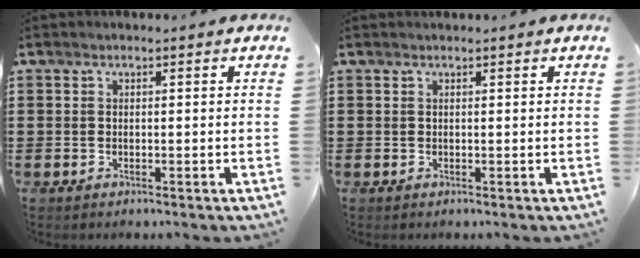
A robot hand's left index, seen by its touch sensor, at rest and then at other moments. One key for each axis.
{"total": 0.0}